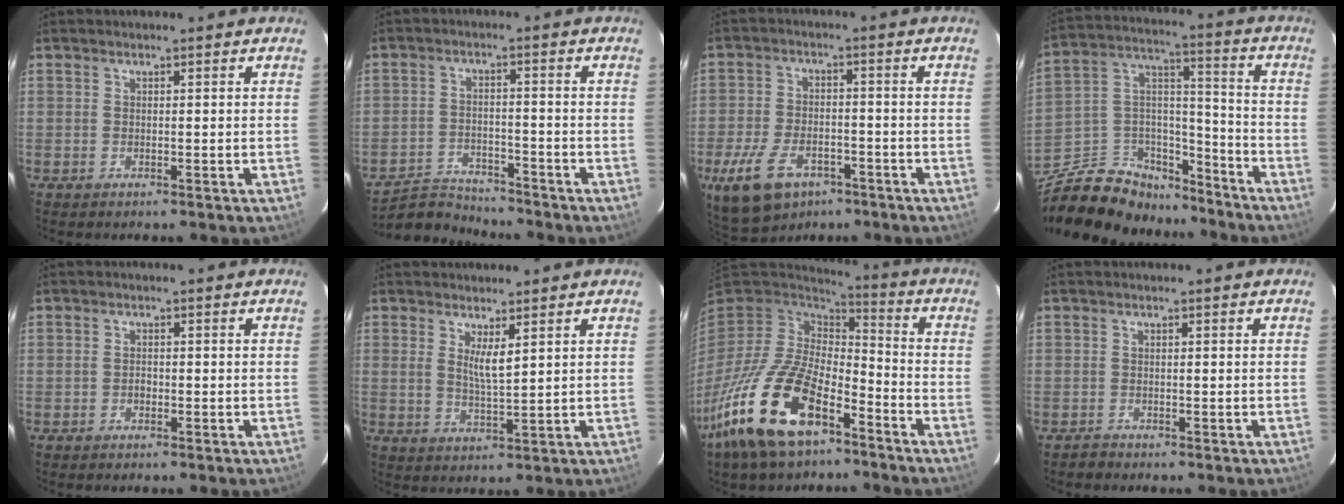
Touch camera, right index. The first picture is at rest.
{"total": 7.4, "force": [-7.2, 1.8, 0.1], "torque": [-0.029, 0.011, -0.125]}
{"total": 13.0, "force": [-7.5, 7.4, 7.6], "torque": [-0.176, -0.015, -0.125]}
{"total": 20.8, "force": [-15.4, 11.2, 8.4], "torque": [-0.197, 0.059, -0.239]}
{"total": 1.1, "force": [-0.5, 0.8, 0.5], "torque": [-0.008, 0.003, -0.008]}
{"total": 4.1, "force": [1.9, 0.7, 3.6], "torque": [-0.064, -0.010, 0.033]}
{"total": 21.0, "force": [-12.5, 9.7, 13.9], "torque": [-0.298, -0.030, -0.231]}
{"total": 1.2, "force": [-1.0, 0.5, -0.2], "torque": [0.003, 0.005, -0.018]}